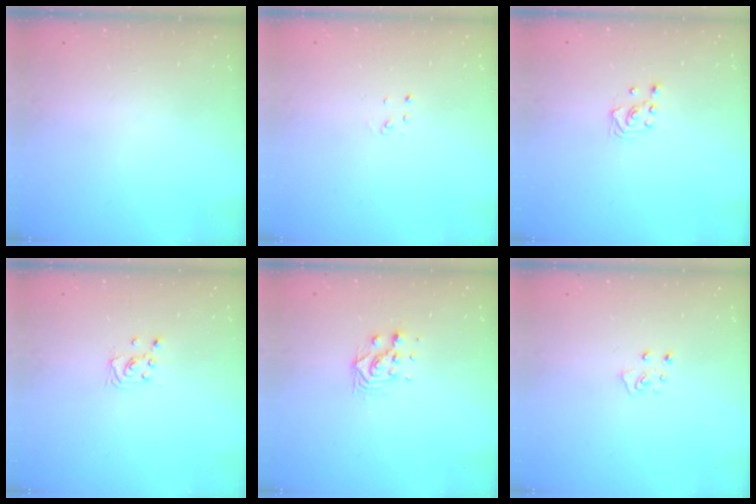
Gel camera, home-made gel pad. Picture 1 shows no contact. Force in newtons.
{"total": 2.0, "press": 2.0, "slide": 0.2}
{"total": 3.0, "press": 2.6, "slide": 1.5}
{"total": 2.3, "press": 2.3, "slide": 0.2}
{"total": 7.0, "press": 7.0, "slide": 0.5}
{"total": 5.3, "press": 5.3, "slide": 0.5}